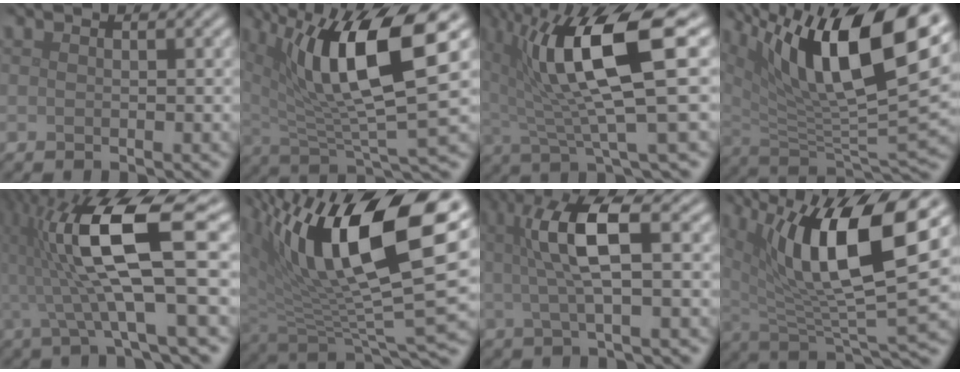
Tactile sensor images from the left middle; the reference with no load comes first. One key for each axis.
{"total": 11.2, "fx": 4.1, "fy": 2.8, "fz": 10.0, "tx": -0.166, "ty": 0.002, "tz": 0.078}
{"total": 11.1, "fx": 3.0, "fy": 2.7, "fz": 10.3, "tx": -0.170, "ty": 0.005, "tz": 0.055}
{"total": 15.7, "fx": 7.7, "fy": 5.4, "fz": 12.5, "tx": -0.209, "ty": 0.007, "tz": 0.138}
{"total": 11.5, "fx": 1.0, "fy": 2.7, "fz": 11.2, "tx": -0.204, "ty": 0.015, "tz": 0.019}
{"total": 16.7, "fx": 7.1, "fy": 6.5, "fz": 13.7, "tx": -0.240, "ty": 0.015, "tz": 0.126}
{"total": 6.3, "fx": 1.1, "fy": 1.4, "fz": 6.1, "tx": -0.113, "ty": 0.010, "tz": 0.020}
{"total": 12.4, "fx": 4.7, "fy": 3.4, "fz": 10.9, "tx": -0.186, "ty": 0.002, "tz": 0.088}